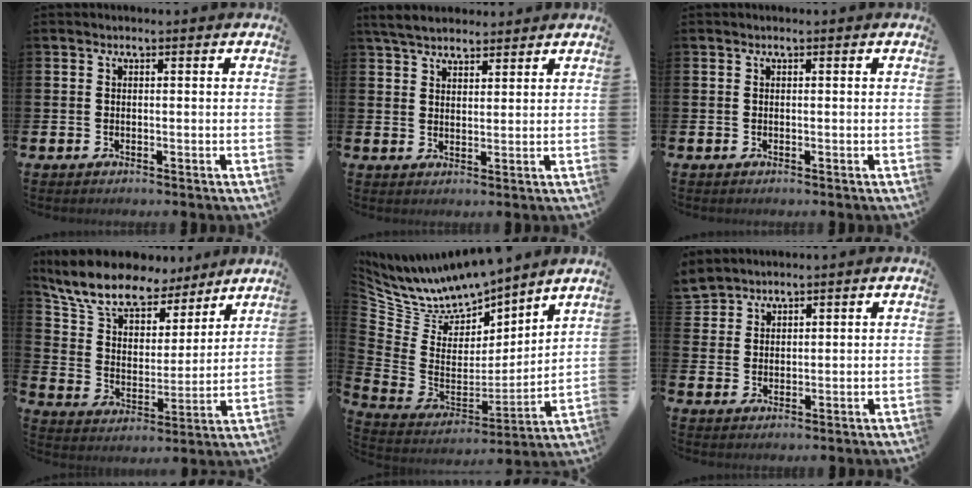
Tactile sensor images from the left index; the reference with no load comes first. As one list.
[{"total": 4.7, "force": [4.4, 1.1, 1.2], "torque": [-0.035, -0.010, 0.082]}, {"total": 0.0}, {"total": 10.6, "force": [9.4, 4.0, 3.2], "torque": [-0.104, -0.056, 0.167]}, {"total": 8.8, "force": [8.6, 2.0, -0.1], "torque": [-0.054, -0.079, 0.154]}, {"total": 3.3, "force": [3.2, 0.7, -0.6], "torque": [0.014, -0.018, 0.059]}]